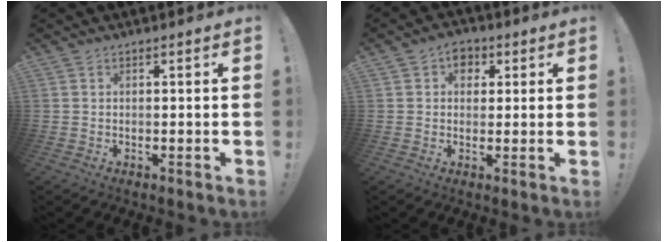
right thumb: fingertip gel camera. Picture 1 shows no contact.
{"total": 5.3, "force": [1.7, 4.6, 2.0], "torque": [-0.021, -0.003, 0.031]}